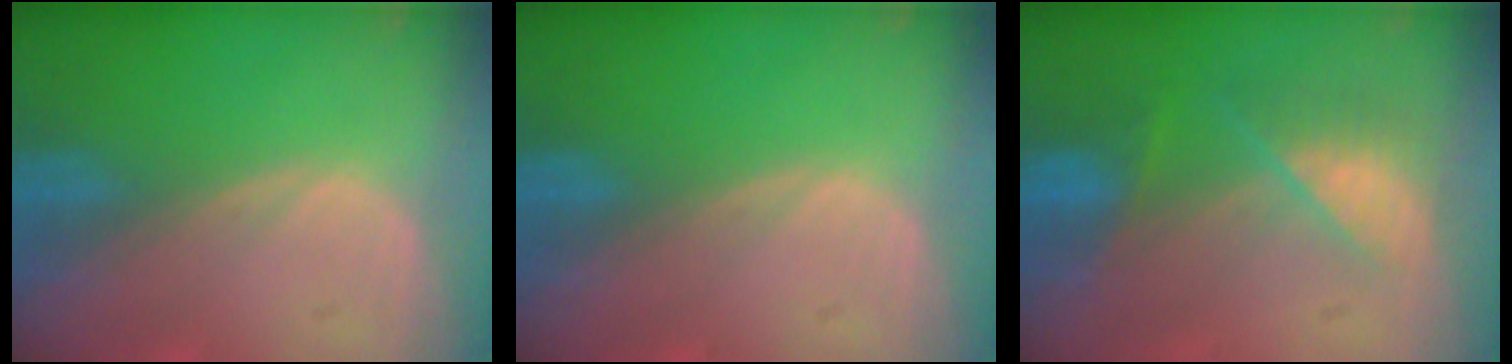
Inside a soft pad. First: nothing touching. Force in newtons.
{"total": 0.0}
{"total": 7.1, "press": 6.3, "slide": 3.2}